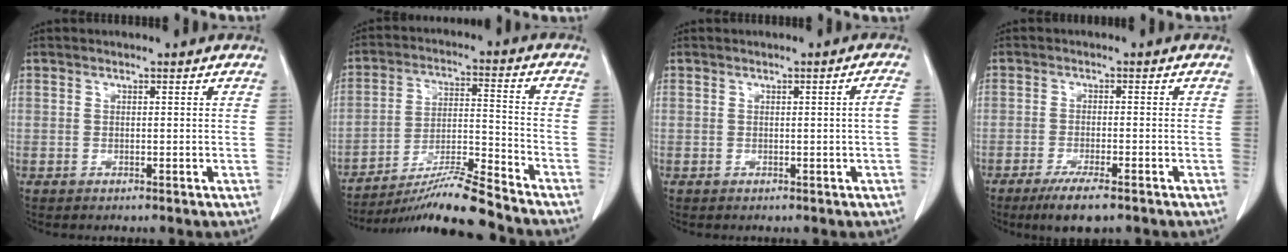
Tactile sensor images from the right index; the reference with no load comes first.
{"total": 12.4, "force": [-11.3, -1.5, 4.9], "torque": [-0.080, -0.004, -0.202]}
{"total": 1.7, "force": [-0.2, -0.3, 1.6], "torque": [-0.026, 0.001, 0.000]}
{"total": 5.9, "force": [-4.1, 0.9, 4.1], "torque": [-0.071, -0.012, -0.064]}